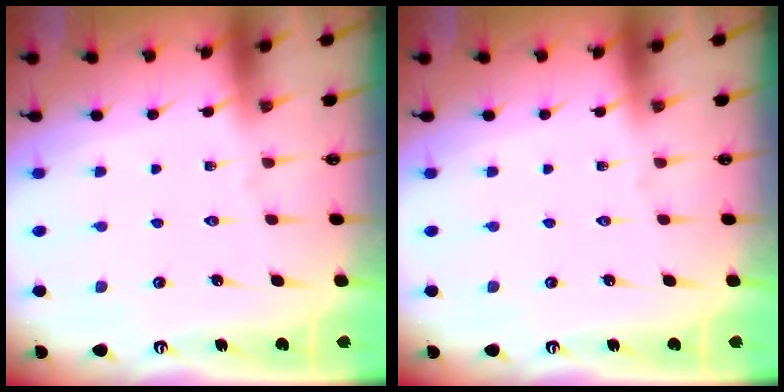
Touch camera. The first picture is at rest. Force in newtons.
{"total": 0.0}